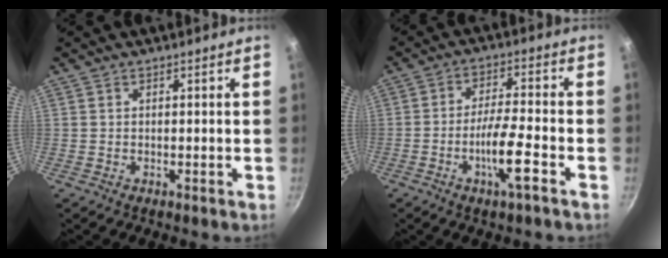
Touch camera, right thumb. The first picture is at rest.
{"total": 8.4, "force": [-3.7, 1.3, 7.4], "torque": [-0.133, 0.023, -0.068]}